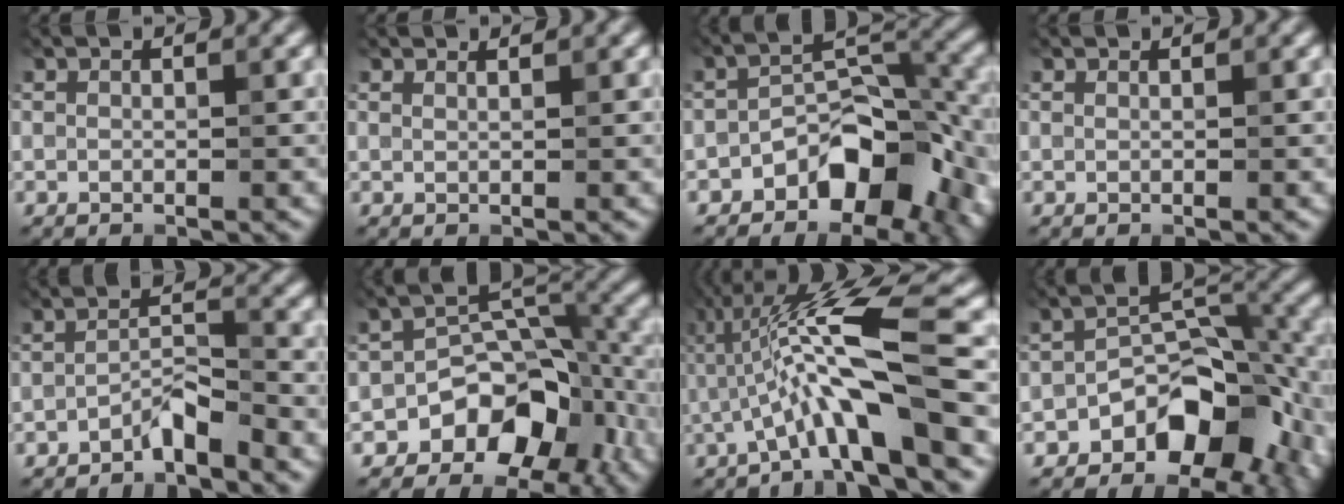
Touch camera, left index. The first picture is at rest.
{"total": 1.5, "force": [1.4, 0.3, 0.4], "torque": [-0.003, -0.006, 0.012]}
{"total": 7.6, "force": [-3.9, 4.2, 4.9], "torque": [-0.052, 0.011, -0.074]}
{"total": 0.7, "force": [0.7, 0.1, 0.1], "torque": [-0.003, -0.007, 0.005]}
{"total": 2.2, "force": [-1.8, 0.4, 1.2], "torque": [-0.023, 0.013, -0.036]}
{"total": 8.1, "force": [-4.3, 5.2, 4.5], "torque": [-0.042, 0.002, -0.078]}
{"total": 9.4, "force": [-0.3, 1.6, 9.2], "torque": [-0.150, 0.007, -0.007]}
{"total": 8.7, "force": [-4.5, 5.1, 5.4], "torque": [-0.050, 0.009, -0.082]}